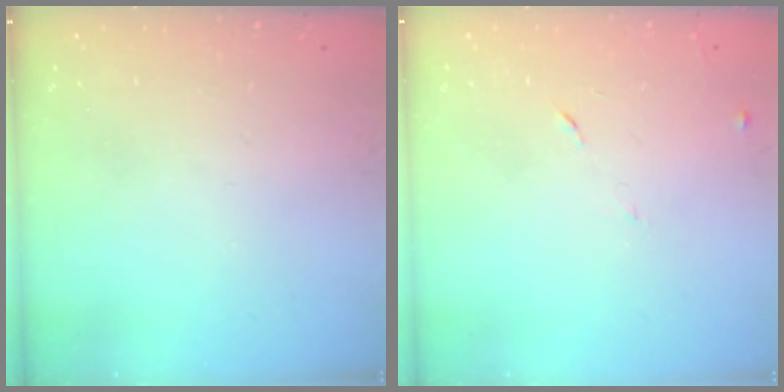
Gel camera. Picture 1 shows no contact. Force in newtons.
{"total": 6.7, "press": 6.7, "slide": 0.8}